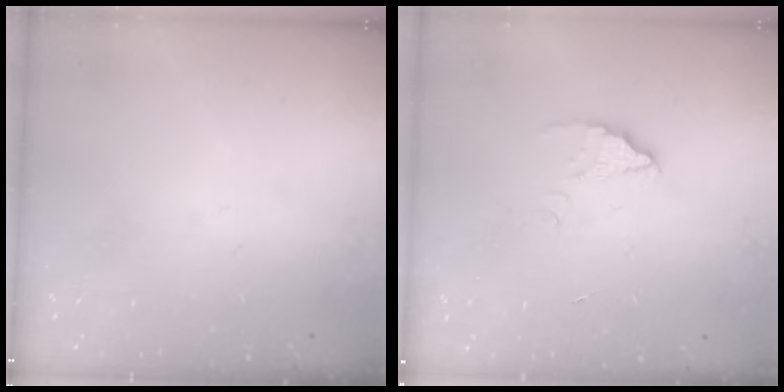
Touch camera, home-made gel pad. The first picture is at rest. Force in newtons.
{"total": 2.7, "press": 2.6, "slide": 0.4}